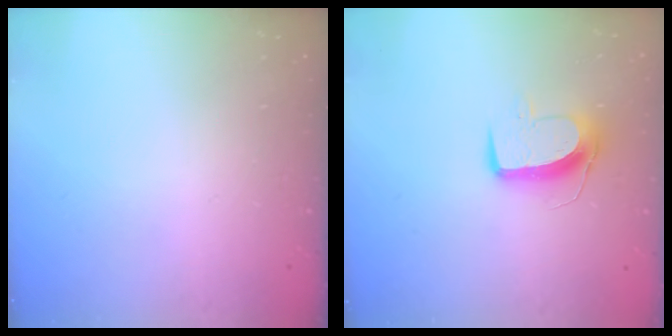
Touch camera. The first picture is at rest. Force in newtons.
{"total": 9.8, "press": 9.7, "slide": 0.8}